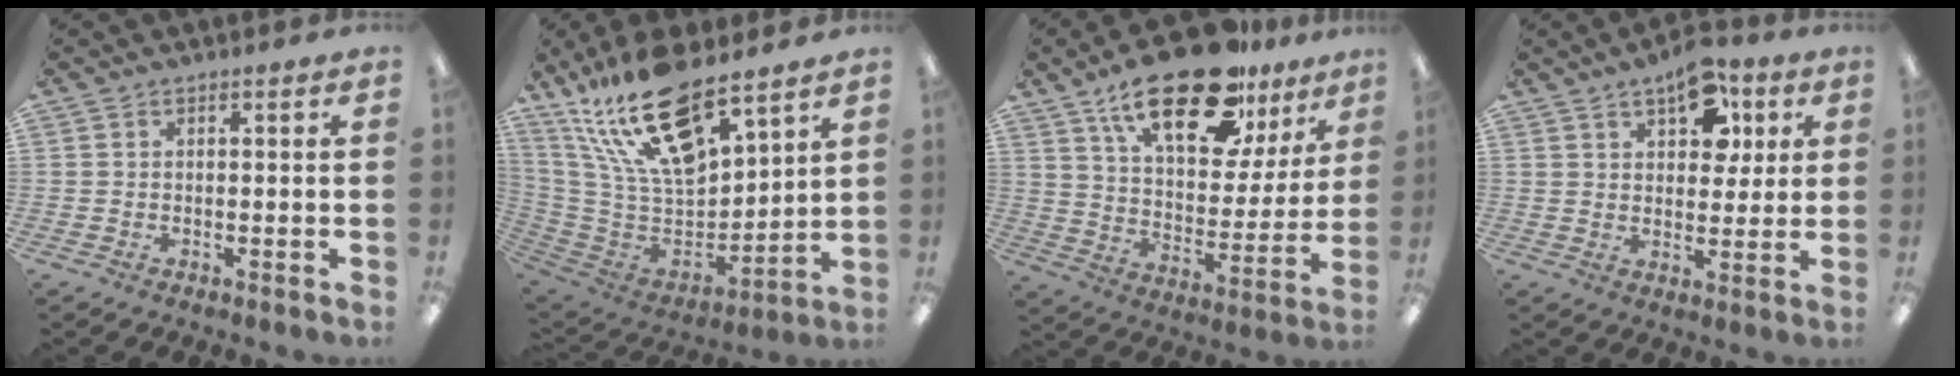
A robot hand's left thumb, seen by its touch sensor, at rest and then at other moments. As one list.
[{"total": 23.9, "force": [16.4, 9.4, 14.6], "torque": [-0.271, -0.104, 0.287]}, {"total": 23.7, "force": [16.2, 9.6, 14.5], "torque": [-0.229, -0.091, 0.274]}, {"total": 10.7, "force": [6.0, 6.0, 6.4], "torque": [-0.074, -0.021, 0.102]}]